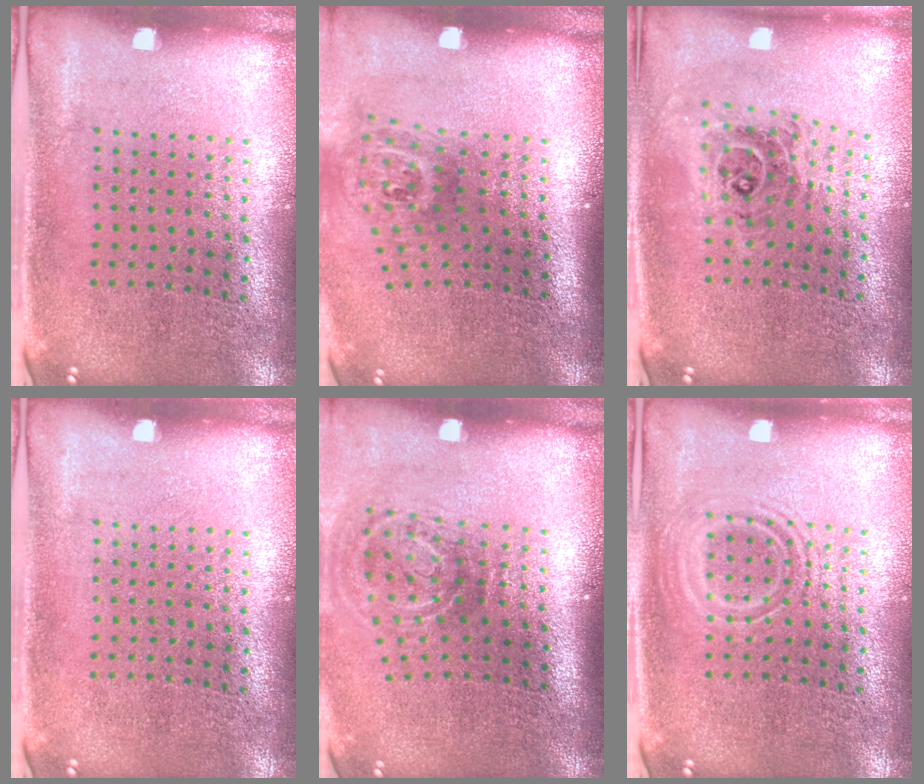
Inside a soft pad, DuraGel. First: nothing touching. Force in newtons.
{"total": 1.8, "press": 1.2, "slide": 1.3}
{"total": 0.9, "press": 0.9, "slide": 0.1}
{"total": 0.0}
{"total": 2.0, "press": 1.2, "slide": 1.6}
{"total": 2.1, "press": 2.1, "slide": 0.3}